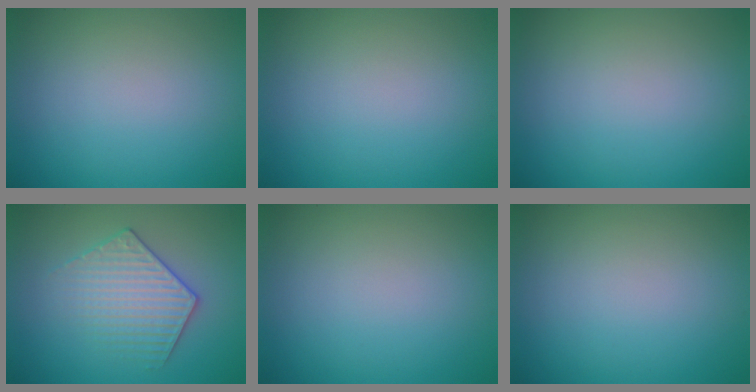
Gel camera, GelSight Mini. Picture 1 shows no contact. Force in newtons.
{"total": 0.0}
{"total": 0.0}
{"total": 3.5, "press": 3.4, "slide": 0.7}
{"total": 0.0}
{"total": 0.0}